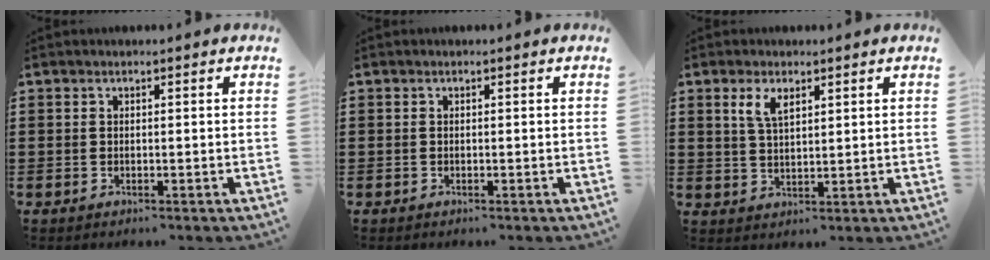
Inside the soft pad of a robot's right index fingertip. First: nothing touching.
{"total": 0.0}
{"total": 3.6, "force": [1.9, 1.5, 2.6], "torque": [-0.058, 0.006, 0.034]}